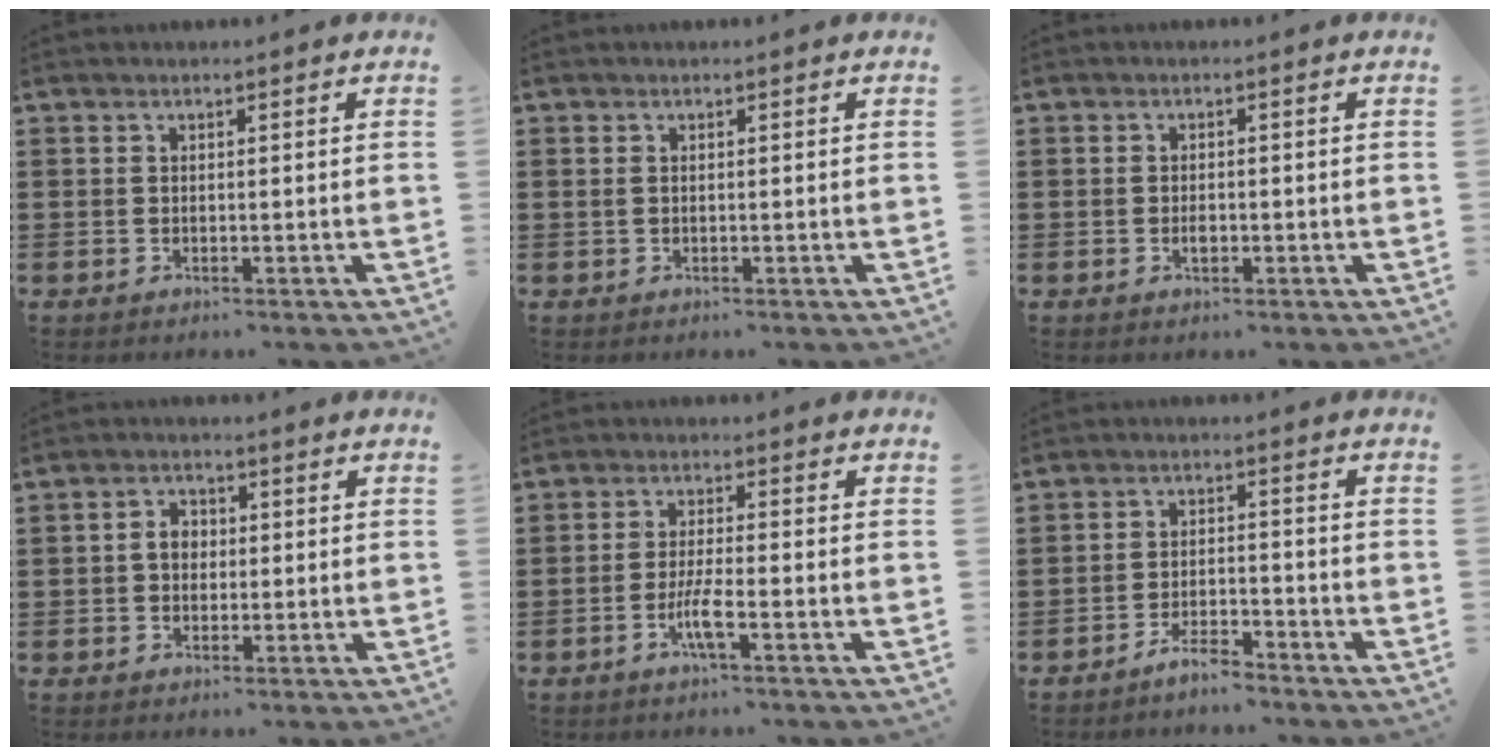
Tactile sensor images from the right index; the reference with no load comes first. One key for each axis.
{"total": 0.5, "fx": 0.2, "fy": 0.3, "fz": 0.4, "tx": -0.009, "ty": 0.002, "tz": 0.003}
{"total": 1.3, "fx": -0.4, "fy": 0.7, "fz": 1.1, "tx": -0.022, "ty": -0.005, "tz": -0.005}
{"total": 2.8, "fx": 0.1, "fy": 2.2, "fz": 1.7, "tx": -0.037, "ty": 0.010, "tz": 0.001}
{"total": 4.4, "fx": -2.0, "fy": 0.3, "fz": 3.9, "tx": -0.088, "ty": -0.014, "tz": -0.040}
{"total": 3.6, "fx": -3.5, "fy": 0.6, "fz": 1.0, "tx": -0.023, "ty": 0.008, "tz": -0.069}